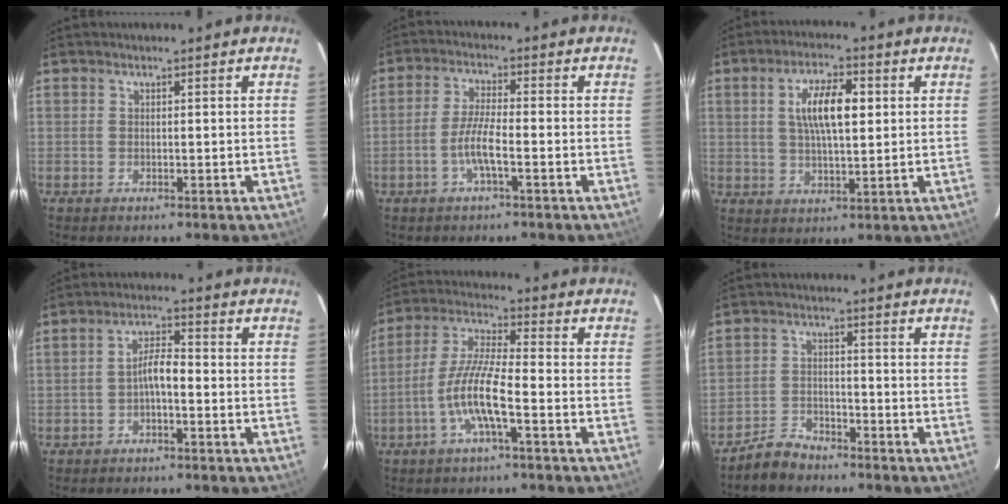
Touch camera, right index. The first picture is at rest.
{"total": 5.4, "force": [-2.2, 0.5, 4.9], "torque": [-0.103, 0.002, -0.044]}
{"total": 8.9, "force": [2.1, 3.1, 8.1], "torque": [-0.146, 0.010, 0.038]}
{"total": 3.7, "force": [-1.5, 1.1, 3.2], "torque": [-0.063, 0.013, -0.026]}
{"total": 9.8, "force": [-3.9, 1.1, 8.9], "torque": [-0.192, 0.003, -0.077]}
{"total": 5.1, "force": [-4.4, 2.3, 0.8], "torque": [-0.031, 0.013, -0.080]}